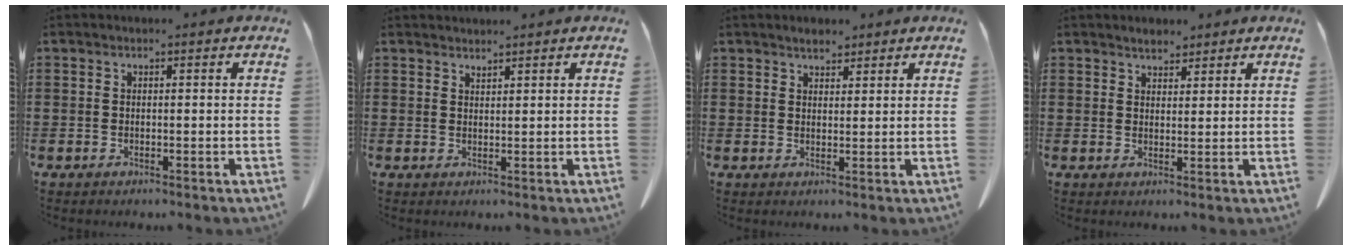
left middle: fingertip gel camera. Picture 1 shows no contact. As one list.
[{"total": 1.5, "force": [1.5, 0.0, 0.0], "torque": [-0.002, 0.002, 0.029]}, {"total": 2.1, "force": [2.0, 0.6, 0.3], "torque": [-0.009, 0.003, 0.039]}, {"total": 2.4, "force": [2.3, 0.7, 0.1], "torque": [-0.008, 0.002, 0.043]}]